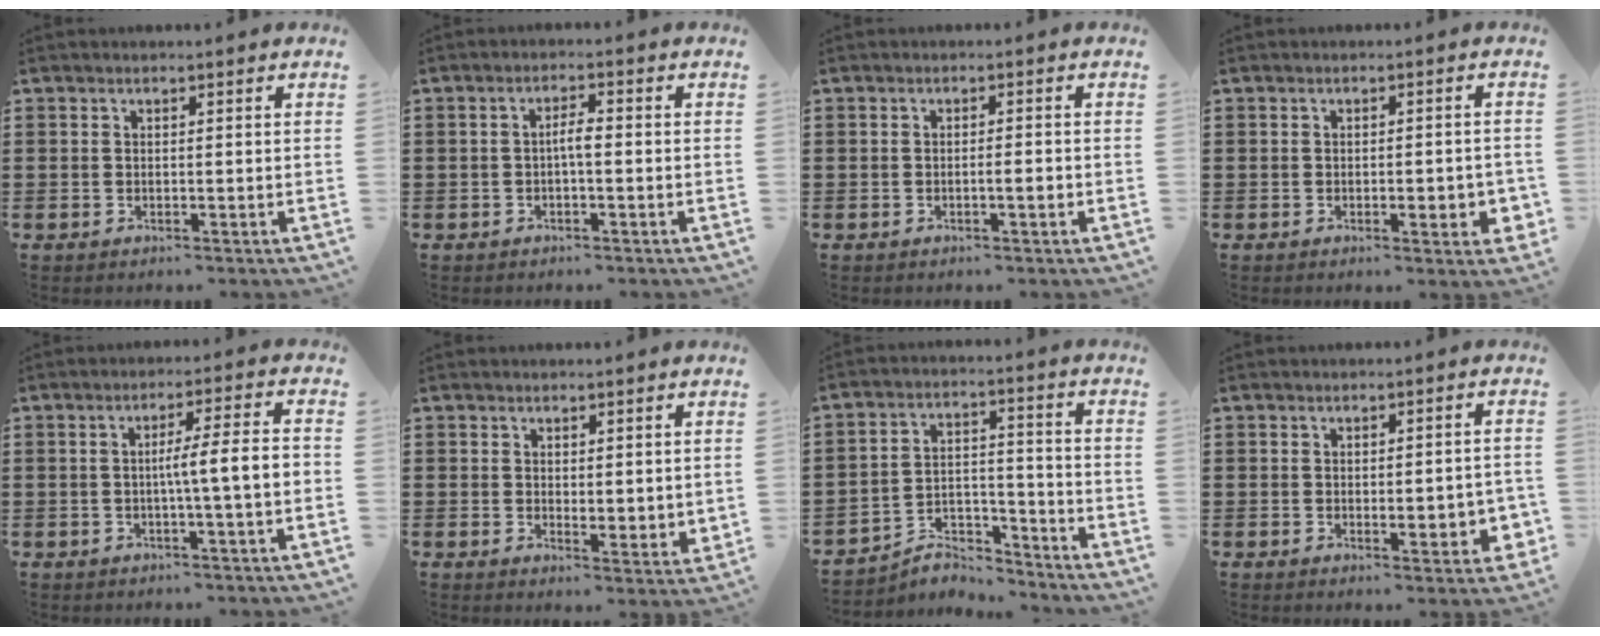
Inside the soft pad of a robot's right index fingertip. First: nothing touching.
{"total": 2.3, "force": [-0.4, 0.4, 2.2], "torque": [-0.041, 0.003, -0.009]}
{"total": 1.6, "force": [-0.5, 0.2, 1.5], "torque": [-0.024, 0.001, -0.009]}
{"total": 3.1, "force": [-0.8, 0.9, 2.9], "torque": [-0.037, -0.001, -0.015]}
{"total": 5.5, "force": [-0.6, 0.1, 5.5], "torque": [-0.099, 0.002, -0.017]}
{"total": 2.3, "force": [2.0, 0.9, 0.4], "torque": [-0.005, 0.002, 0.037]}
{"total": 5.4, "force": [-5.2, 1.2, 1.0], "torque": [-0.017, 0.008, -0.103]}
{"total": 3.7, "force": [-0.5, 1.3, 3.4], "torque": [-0.048, 0.002, -0.009]}